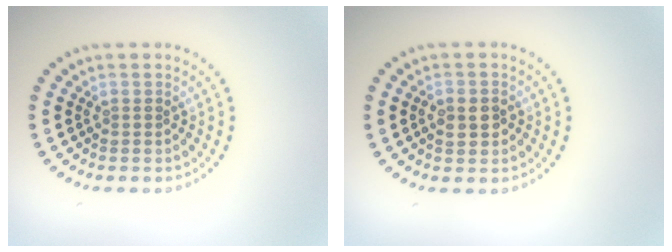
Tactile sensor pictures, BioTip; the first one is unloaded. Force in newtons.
{"total": 2.1, "press": 2.1, "slide": 0.2}